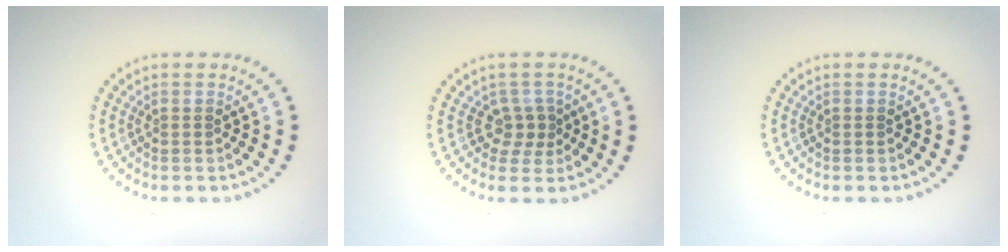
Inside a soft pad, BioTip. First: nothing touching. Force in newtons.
{"total": 1.9, "press": 1.4, "slide": 1.2}
{"total": 0.0}